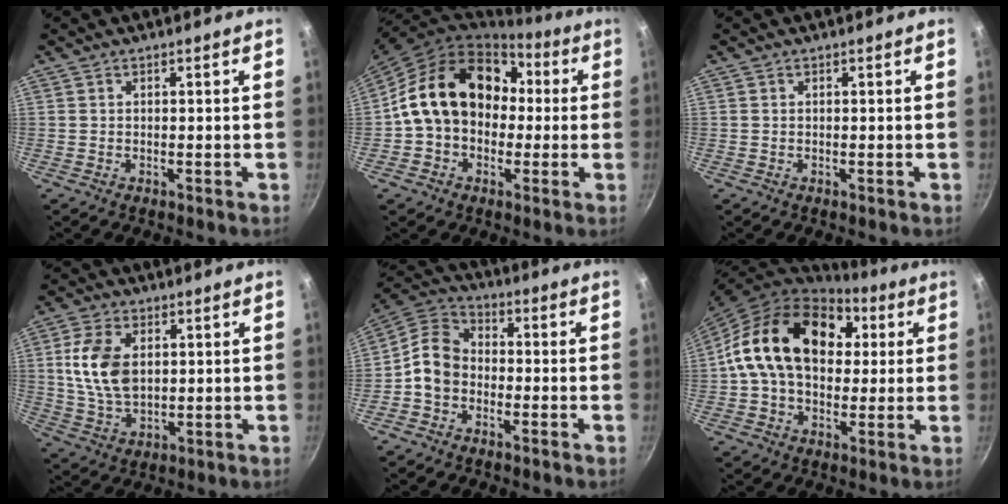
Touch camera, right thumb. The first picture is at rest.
{"total": 18.8, "force": [1.4, 14.6, 11.7], "torque": [-0.167, 0.056, 0.017]}
{"total": 0.0}
{"total": 11.2, "force": [2.1, 6.9, 8.6], "torque": [-0.154, -0.011, 0.044]}
{"total": 8.8, "force": [-2.4, 6.8, 5.1], "torque": [-0.082, 0.039, -0.064]}
{"total": 21.8, "force": [4.4, 15.3, 14.9], "torque": [-0.231, 0.027, 0.062]}